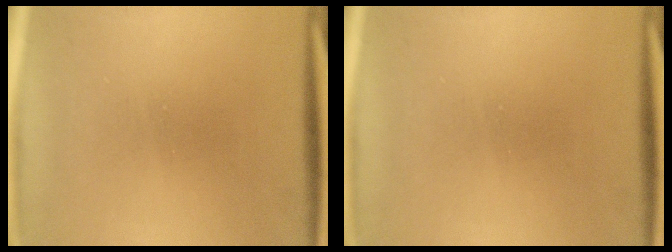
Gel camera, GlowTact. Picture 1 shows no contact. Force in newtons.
{"total": 0.0}